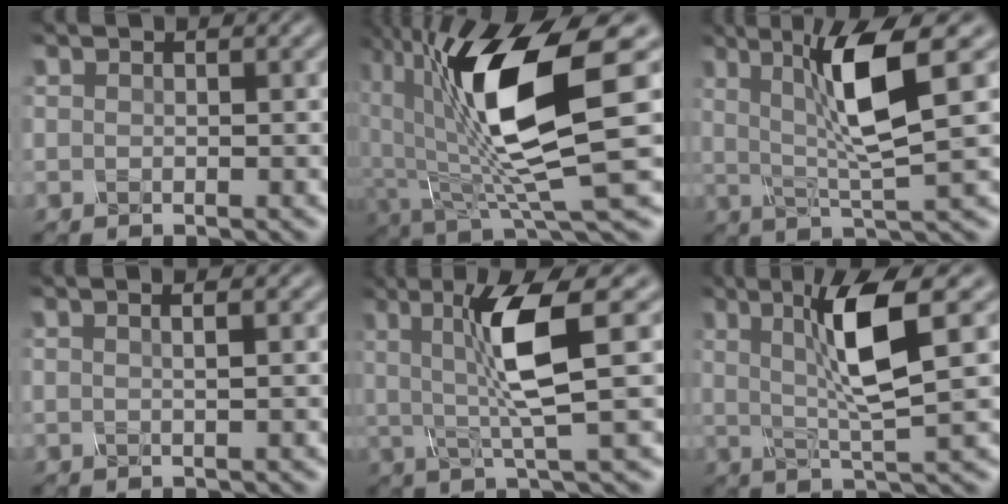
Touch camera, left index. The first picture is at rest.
{"total": 12.0, "force": [1.1, 3.4, 11.5], "torque": [-0.212, -0.014, 0.022]}
{"total": 6.9, "force": [1.5, 0.9, 6.7], "torque": [-0.126, -0.001, 0.029]}
{"total": 2.9, "force": [1.1, 1.5, 2.3], "torque": [-0.014, 0.017, -0.017]}
{"total": 6.8, "force": [0.7, 1.0, 6.7], "torque": [-0.130, -0.001, 0.015]}
{"total": 6.3, "force": [1.3, 0.8, 6.1], "torque": [-0.116, 0.000, 0.028]}